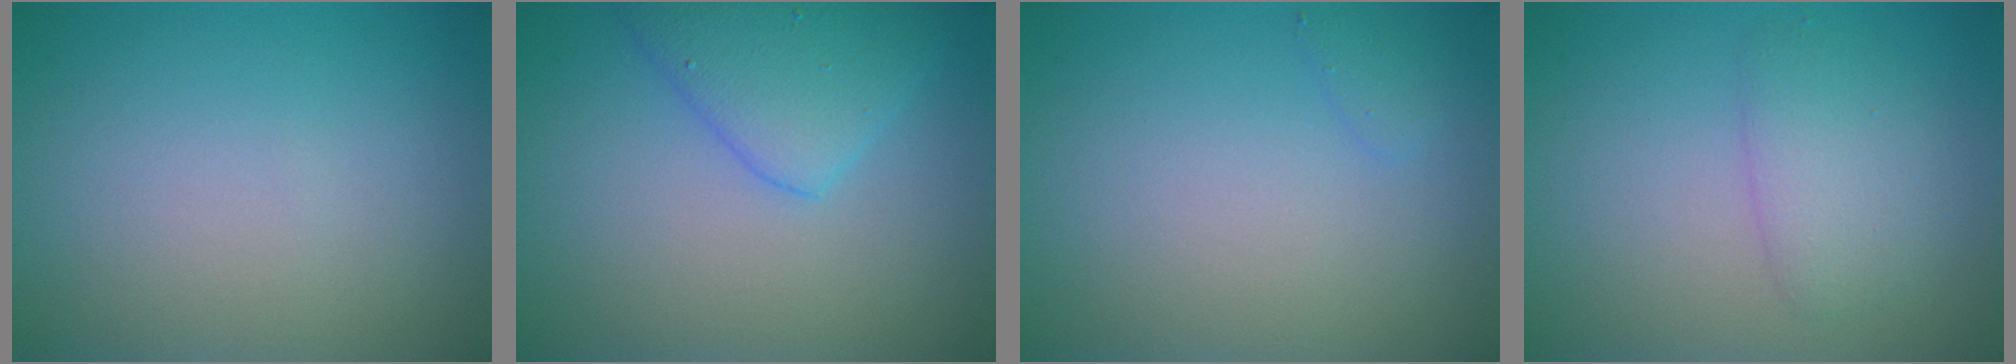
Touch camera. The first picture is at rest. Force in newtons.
{"total": 4.0, "press": 4.0, "slide": 0.1}
{"total": 0.8, "press": 0.8, "slide": 0.1}
{"total": 2.6, "press": 2.6, "slide": 0.1}